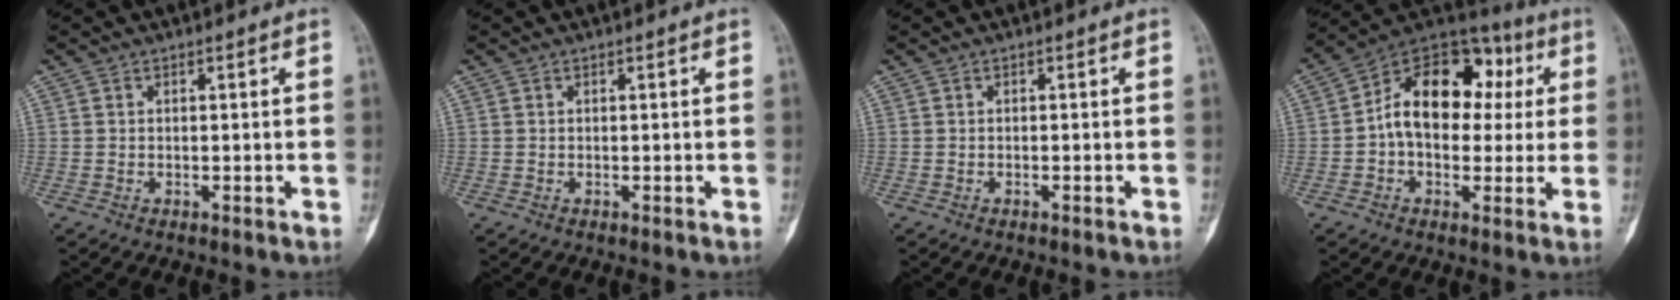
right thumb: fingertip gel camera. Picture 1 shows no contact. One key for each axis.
{"total": 0.0}
{"total": 0.5, "fx": -0.4, "fy": 0.1, "fz": 0.3, "tx": -0.014, "ty": 0.003, "tz": -0.003}
{"total": 18.1, "fx": 2.1, "fy": 12.3, "fz": 13.1, "tx": -0.162, "ty": 0.041, "tz": 0.023}